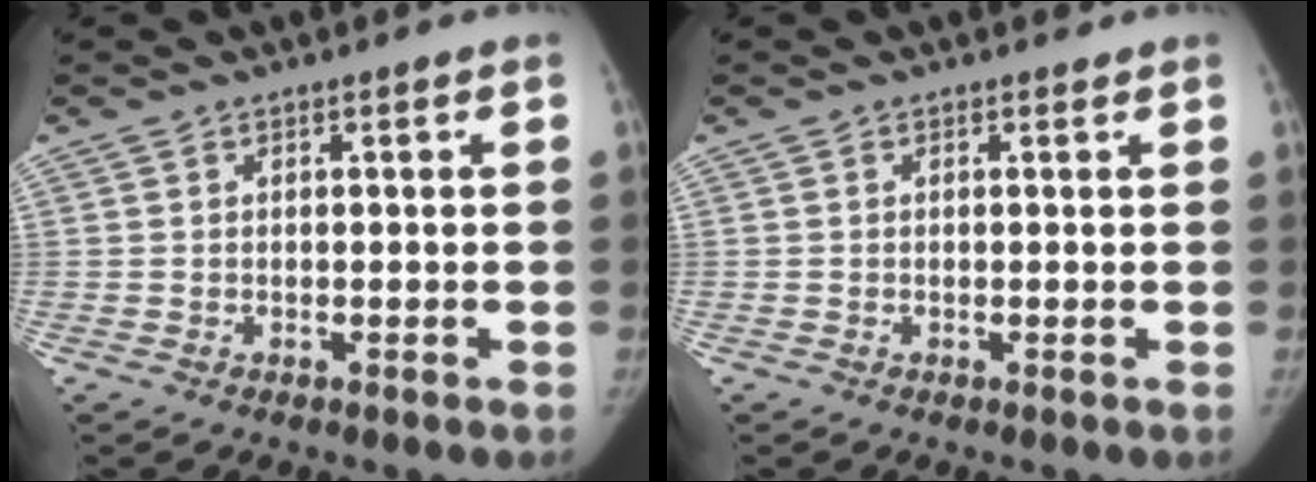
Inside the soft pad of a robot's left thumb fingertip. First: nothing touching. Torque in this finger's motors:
{"motor_torque": [1.75, 1.16, 0.29, -0.01, 0.06]}